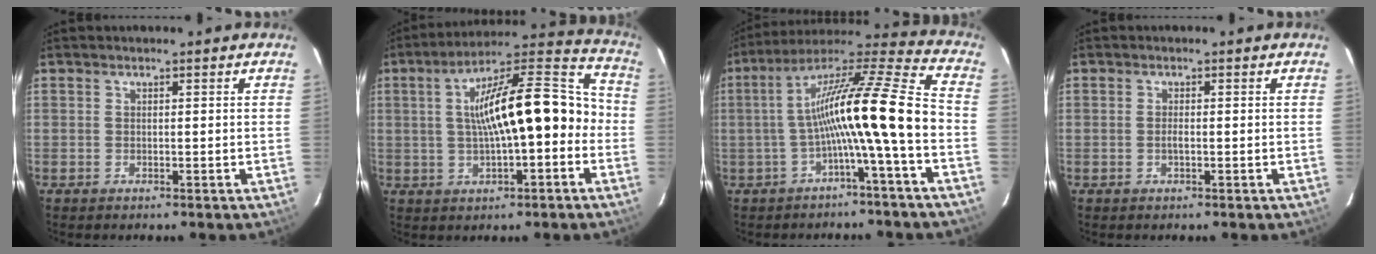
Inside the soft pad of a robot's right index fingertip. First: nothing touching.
{"total": 17.6, "force": [-1.0, 5.6, 16.6], "torque": [-0.261, 0.037, -0.013]}
{"total": 16.2, "force": [-4.1, -0.2, 15.7], "torque": [-0.268, 0.013, -0.079]}
{"total": 1.2, "force": [-0.3, 0.4, 1.1], "torque": [-0.022, -0.001, -0.006]}